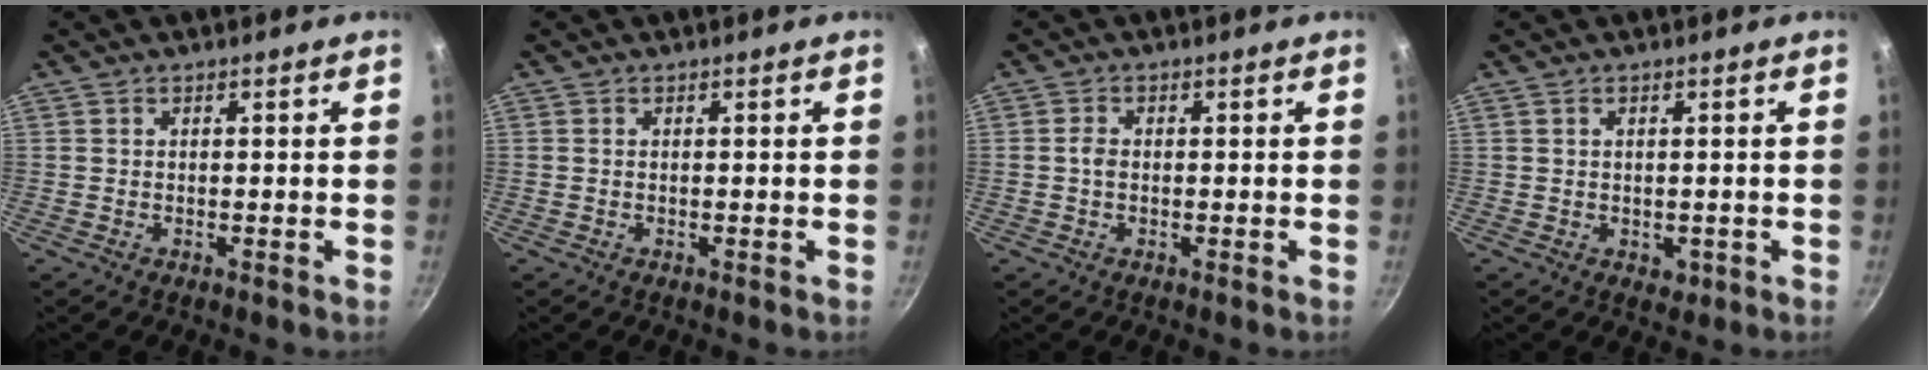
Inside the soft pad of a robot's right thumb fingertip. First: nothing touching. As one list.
[{"total": 0.0}, {"total": 1.8, "force": [-0.2, 1.2, 1.2], "torque": [-0.024, 0.006, -0.006]}, {"total": 1.9, "force": [-0.1, 1.4, 1.2], "torque": [-0.013, -0.001, 0.002]}]